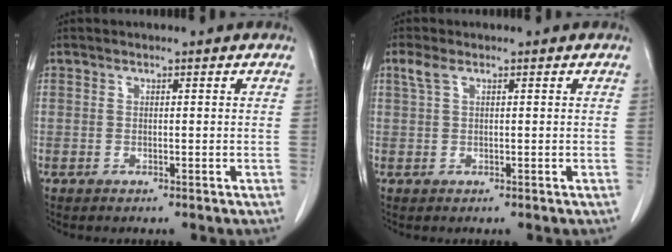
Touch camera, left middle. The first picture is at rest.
{"total": 1.8, "force": [1.0, 0.6, 1.3], "torque": [-0.041, 0.016, 0.025]}